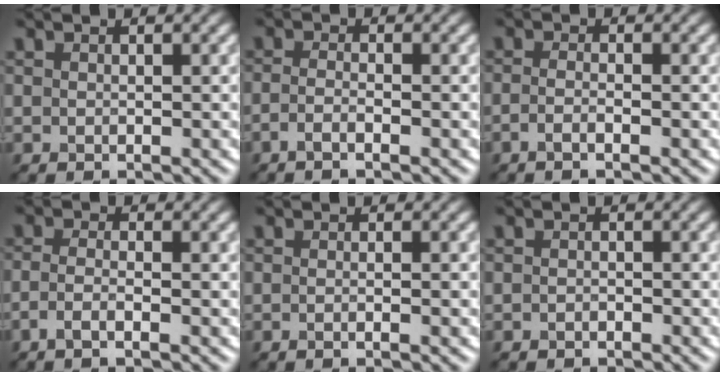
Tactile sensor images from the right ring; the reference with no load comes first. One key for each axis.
{"total": 1.7, "fx": -1.0, "fy": 0.4, "fz": 1.3, "tx": -0.023, "ty": -0.005, "tz": -0.027}
{"total": 1.6, "fx": -0.8, "fy": 0.5, "fz": 1.3, "tx": -0.024, "ty": -0.008, "tz": -0.020}
{"total": 2.0, "fx": -1.0, "fy": 0.5, "fz": 1.6, "tx": -0.031, "ty": -0.003, "tz": -0.028}
{"total": 2.1, "fx": 0.0, "fy": 1.0, "fz": 1.8, "tx": 0.006, "ty": -0.004, "tz": -0.021}
{"total": 0.7, "fx": -0.5, "fy": 0.3, "fz": 0.1, "tx": -0.001, "ty": -0.001, "tz": -0.010}